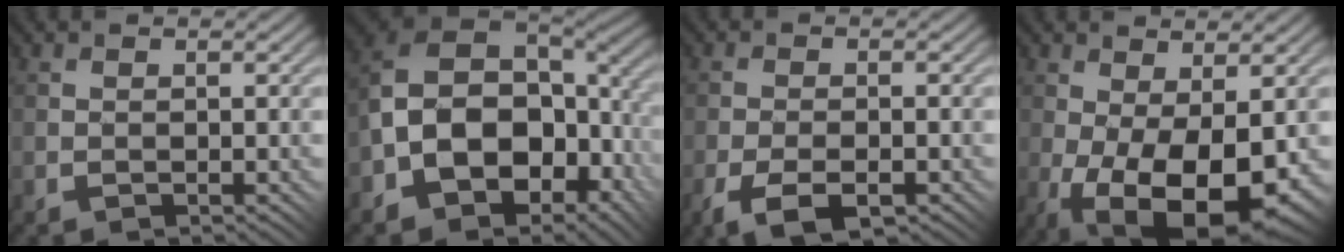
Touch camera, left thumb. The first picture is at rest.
{"total": 16.0, "force": [-2.6, 10.7, 11.6], "torque": [-0.220, -0.030, -0.025]}
{"total": 5.2, "force": [-3.1, 2.1, 3.7], "torque": [-0.069, -0.004, -0.056]}
{"total": 12.8, "force": [-3.9, 5.6, 10.8], "torque": [-0.182, -0.032, -0.041]}